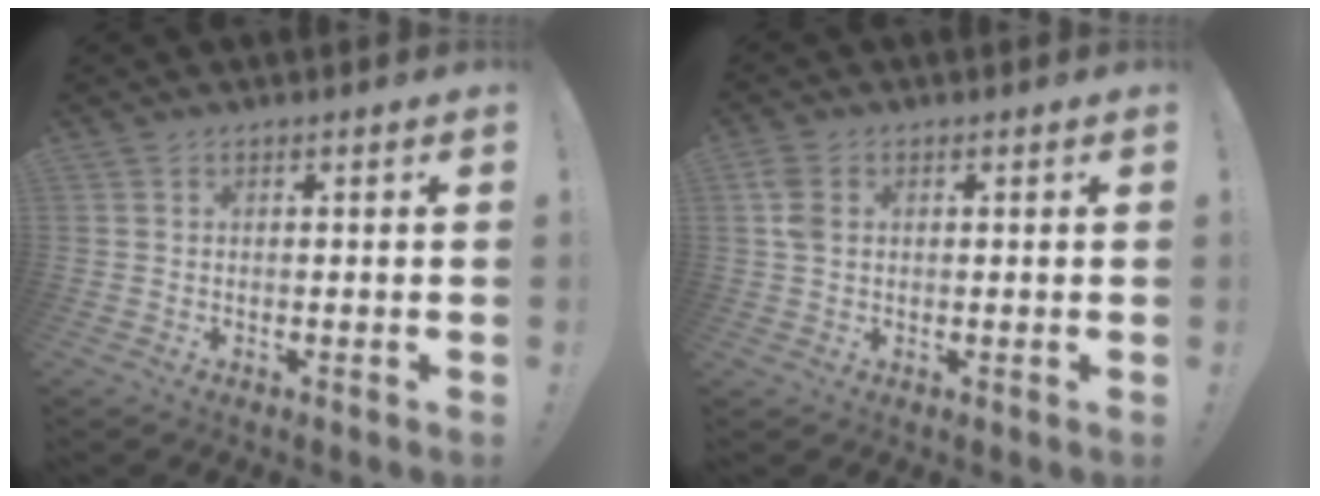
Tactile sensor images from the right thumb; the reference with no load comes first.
{"total": 4.6, "force": [1.3, 3.1, 3.1], "torque": [-0.070, 0.001, 0.024]}